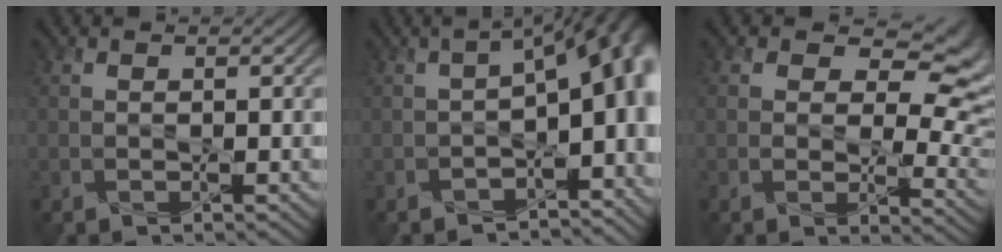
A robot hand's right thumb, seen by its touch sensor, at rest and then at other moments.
{"total": 13.6, "force": [-2.8, 7.5, 10.9], "torque": [-0.127, -0.037, -0.008]}
{"total": 10.9, "force": [3.3, 6.7, 7.9], "torque": [-0.108, -0.014, 0.060]}